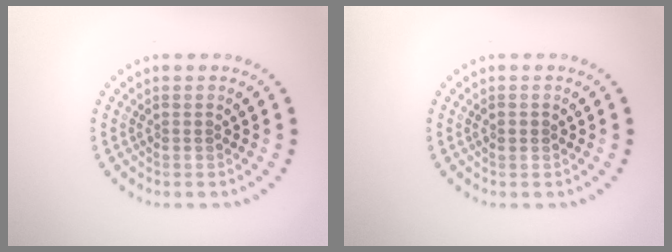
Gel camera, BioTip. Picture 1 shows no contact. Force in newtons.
{"total": 0.9, "press": 0.9, "slide": 0.1}